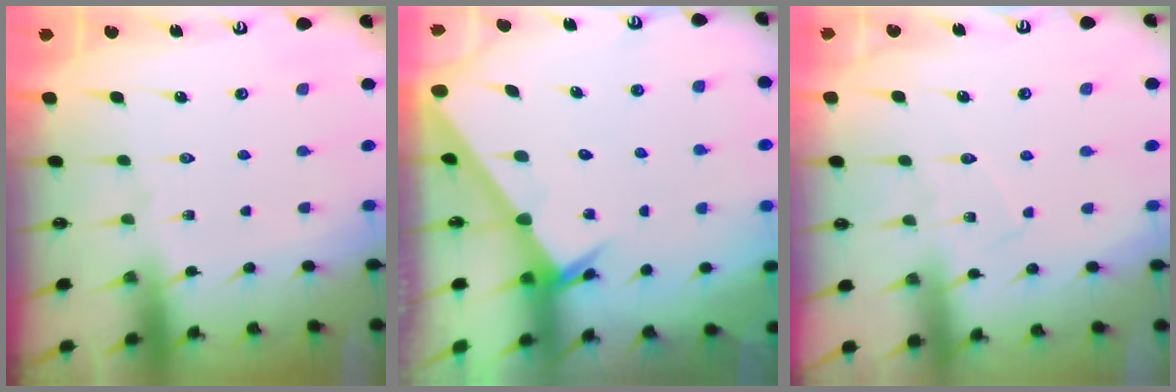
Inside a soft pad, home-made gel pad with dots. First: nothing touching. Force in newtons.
{"total": 2.4, "press": 2.4, "slide": 0.1}
{"total": 4.7, "press": 4.7, "slide": 0.4}